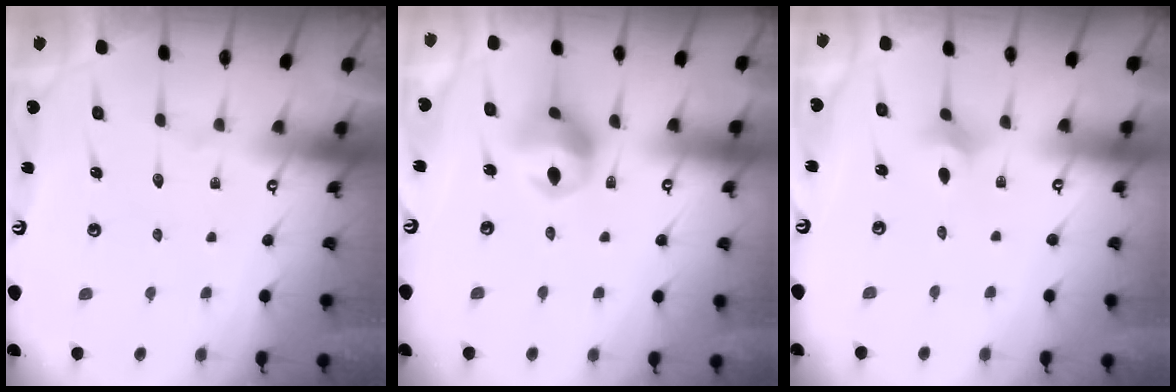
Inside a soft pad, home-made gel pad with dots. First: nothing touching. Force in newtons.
{"total": 11.3, "press": 11.2, "slide": 1.4}
{"total": 2.9, "press": 2.9, "slide": 0.5}